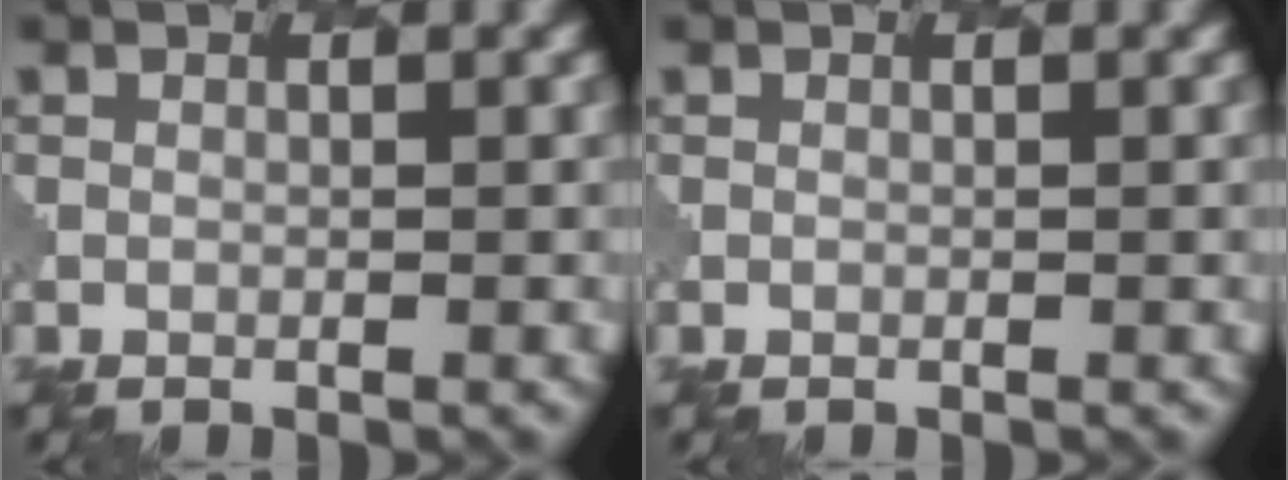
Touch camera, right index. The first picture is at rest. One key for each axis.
{"total": 0.0}